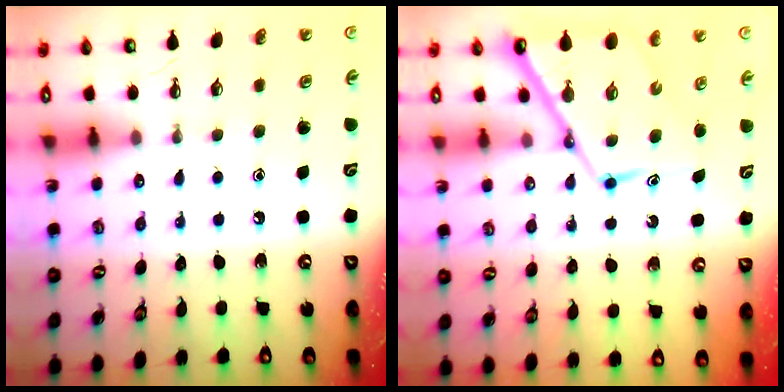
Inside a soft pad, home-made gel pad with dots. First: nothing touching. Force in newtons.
{"total": 12.6, "press": 12.5, "slide": 1.1}